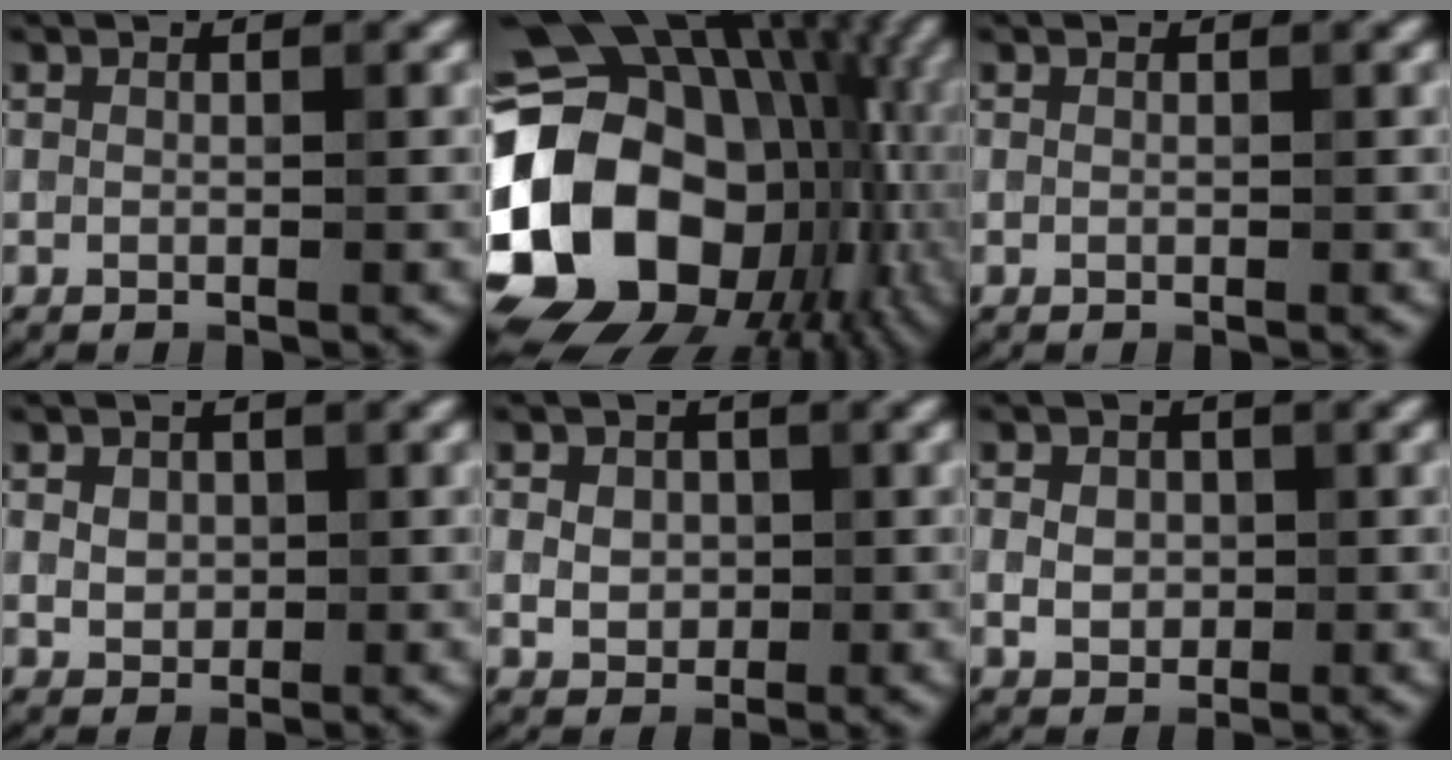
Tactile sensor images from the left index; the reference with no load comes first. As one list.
[{"total": 21.4, "force": [-2.2, 16.5, 13.4], "torque": [-0.281, -0.009, -0.036]}, {"total": 0.0}, {"total": 2.3, "force": [0.7, 1.8, 1.1], "torque": [-0.025, 0.004, 0.015]}, {"total": 3.0, "force": [0.5, 2.5, 1.6], "torque": [-0.021, 0.009, -0.002]}, {"total": 2.5, "force": [0.1, 2.1, 1.4], "torque": [-0.020, -0.002, -0.003]}]